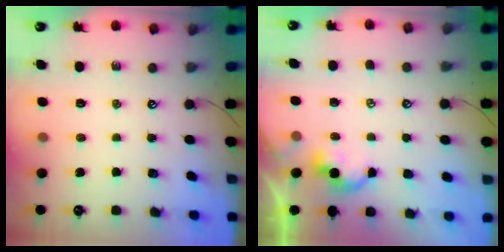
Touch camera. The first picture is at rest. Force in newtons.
{"total": 1.8, "press": 1.7, "slide": 0.2}